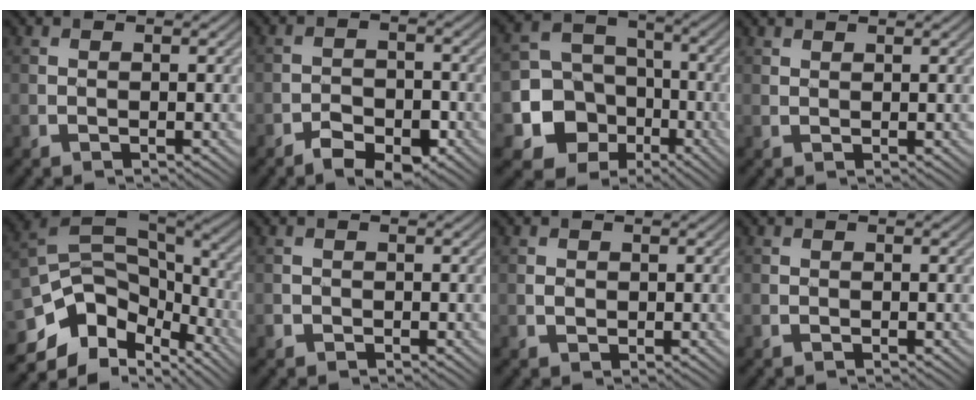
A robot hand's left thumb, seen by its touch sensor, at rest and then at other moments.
{"total": 4.7, "force": [-3.0, 2.4, 2.8], "torque": [-0.040, 0.000, -0.054]}
{"total": 11.2, "force": [-4.0, 9.6, 4.1], "torque": [-0.119, -0.032, -0.096]}
{"total": 0.8, "force": [0.8, 0.1, 0.1], "torque": [-0.004, 0.000, 0.019]}
{"total": 12.2, "force": [-6.4, 7.1, 7.6], "torque": [-0.168, -0.008, -0.113]}
{"total": 0.8, "force": [-0.4, 0.6, 0.1], "torque": [-0.001, -0.005, -0.009]}
{"total": 1.0, "force": [0.0, 0.8, 0.5], "torque": [-0.010, -0.004, -0.001]}
{"total": 0.0}